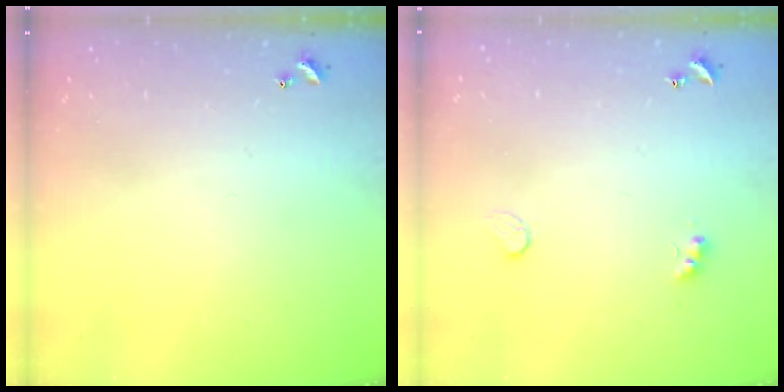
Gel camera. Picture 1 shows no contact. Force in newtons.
{"total": 4.5, "press": 4.4, "slide": 0.8}